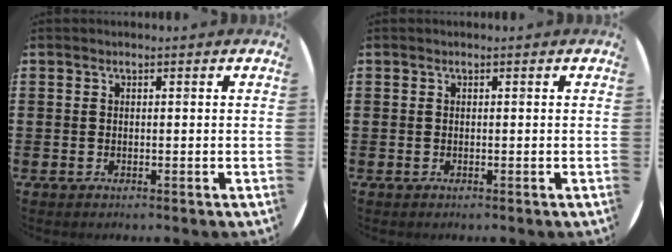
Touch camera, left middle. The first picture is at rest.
{"total": 0.0}